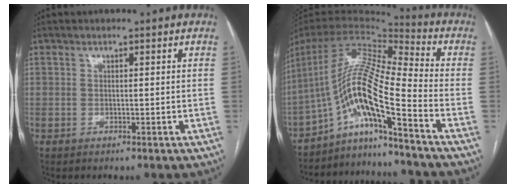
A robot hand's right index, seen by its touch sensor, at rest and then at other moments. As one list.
[{"total": 16.2, "force": [-9.5, 0.5, 13.2], "torque": [-0.260, 0.021, -0.170]}]